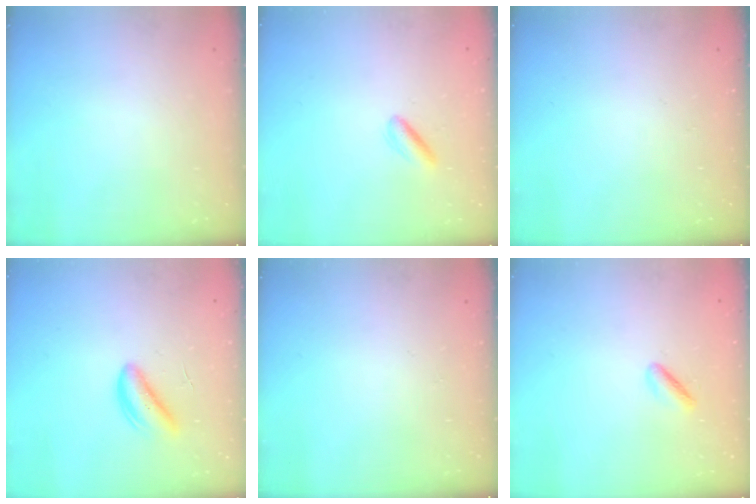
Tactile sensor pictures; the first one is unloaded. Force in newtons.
{"total": 2.8, "press": 2.6, "slide": 0.8}
{"total": 0.0}
{"total": 4.1, "press": 4.1, "slide": 0.1}
{"total": 0.0}
{"total": 1.9, "press": 1.5, "slide": 1.2}